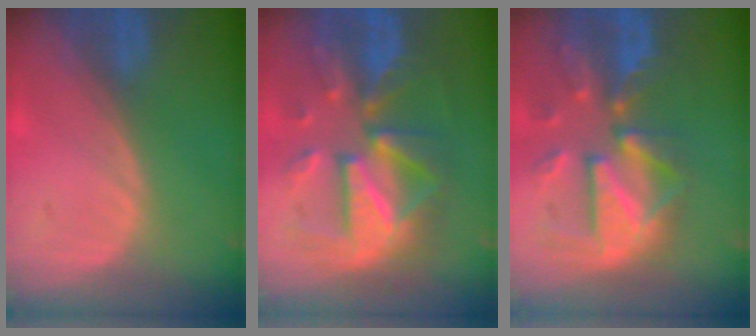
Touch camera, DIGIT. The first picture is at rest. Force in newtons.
{"total": 12.4, "press": 12.4, "slide": 1.2}
{"total": 12.0, "press": 10.5, "slide": 5.9}